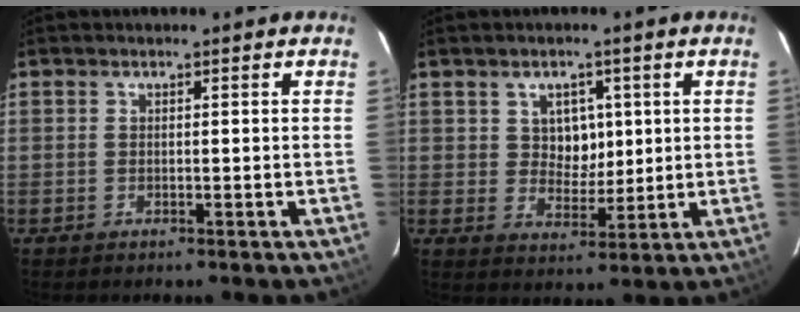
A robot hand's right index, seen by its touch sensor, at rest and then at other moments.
{"total": 5.6, "force": [1.6, 4.6, 2.8], "torque": [-0.040, 0.007, 0.034]}